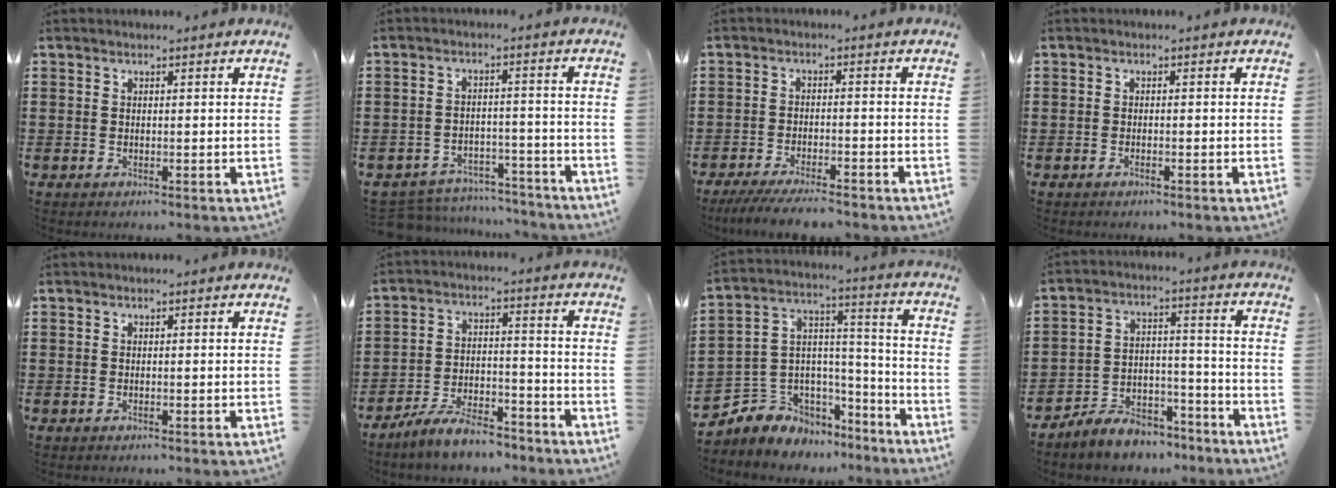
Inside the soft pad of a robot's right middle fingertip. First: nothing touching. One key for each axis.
{"total": 5.6, "fx": -5.4, "fy": 1.0, "fz": 0.4, "tx": -0.011, "ty": 0.012, "tz": -0.110}
{"total": 4.7, "fx": -4.4, "fy": 0.2, "fz": 1.8, "tx": -0.042, "ty": -0.012, "tz": -0.085}
{"total": 0.6, "fx": -0.4, "fy": 0.1, "fz": 0.4, "tx": -0.009, "ty": -0.003, "tz": -0.008}
{"total": 0.0}
{"total": 7.5, "fx": -6.8, "fy": 1.4, "fz": 2.9, "tx": -0.058, "ty": 0.010, "tz": -0.129}
{"total": 5.4, "fx": -3.4, "fy": 4.1, "fz": -0.9, "tx": -0.014, "ty": -0.014, "tz": -0.067}
{"total": 6.4, "fx": -6.1, "fy": 1.7, "fz": 0.9, "tx": -0.017, "ty": 0.016, "tz": -0.121}